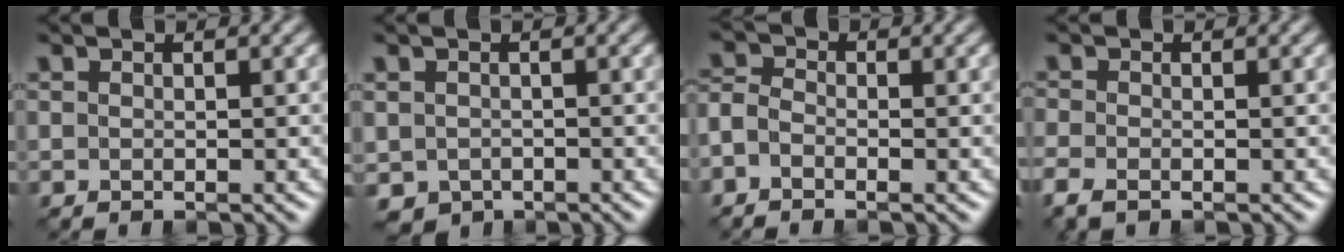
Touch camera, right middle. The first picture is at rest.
{"total": 2.3, "force": [-1.2, 1.7, 0.8], "torque": [-0.021, -0.007, -0.026]}
{"total": 2.1, "force": [-1.1, 1.3, 1.2], "torque": [-0.029, 0.005, -0.036]}
{"total": 2.1, "force": [-1.4, 1.0, 1.1], "torque": [-0.034, -0.007, -0.039]}